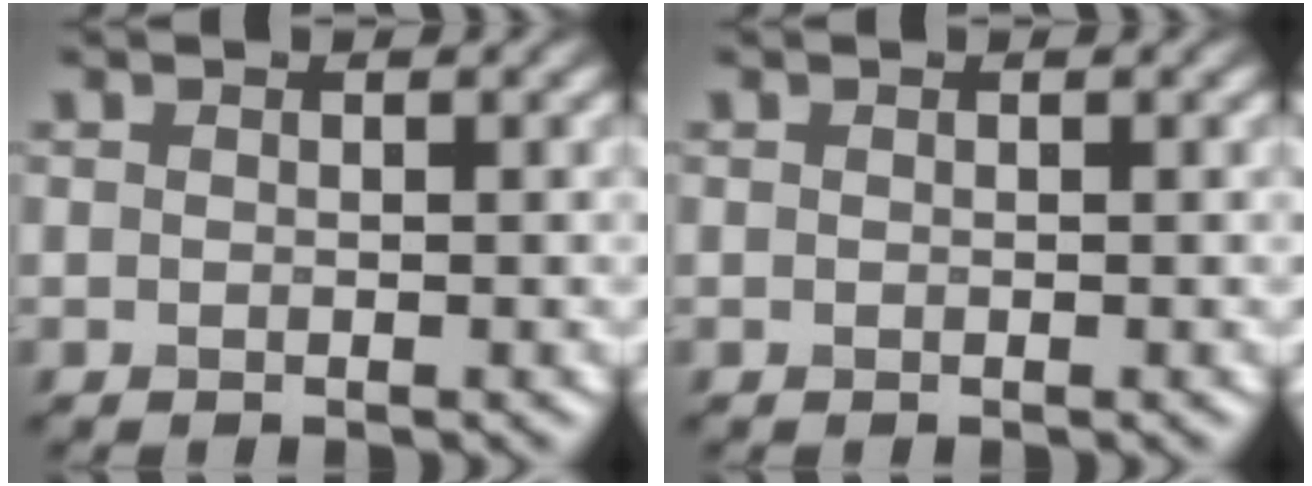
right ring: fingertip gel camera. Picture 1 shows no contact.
{"total": 0.0}